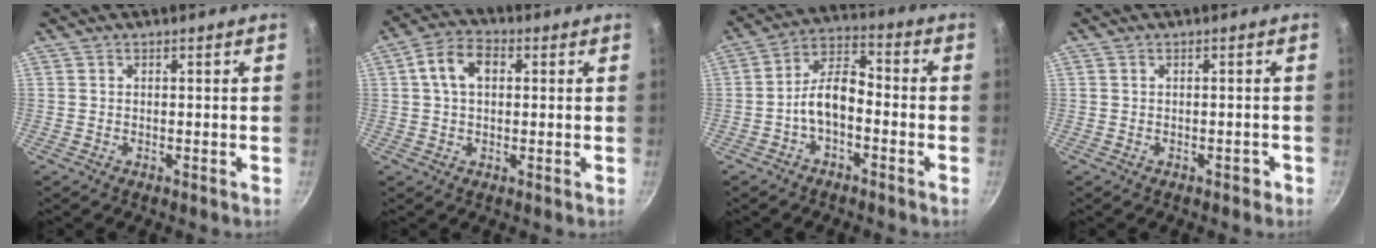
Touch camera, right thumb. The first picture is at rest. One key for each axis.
{"total": 7.9, "fx": 1.6, "fy": 5.2, "fz": 5.7, "tx": -0.089, "ty": 0.019, "tz": 0.018}
{"total": 8.2, "fx": -2.8, "fy": 4.4, "fz": 6.3, "tx": -0.103, "ty": 0.049, "tz": -0.060}
{"total": 1.1, "fx": -0.7, "fy": 0.6, "fz": 0.5, "tx": 0.005, "ty": 0.016, "tz": -0.001}